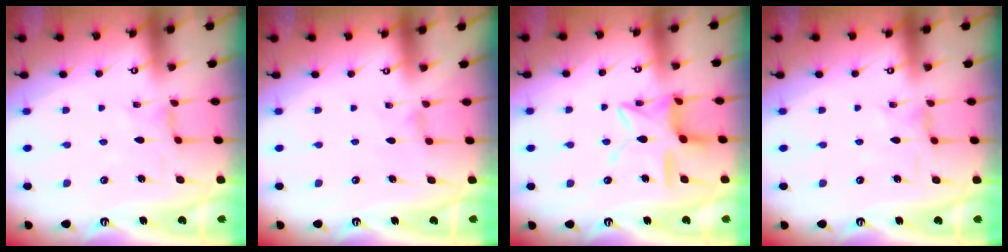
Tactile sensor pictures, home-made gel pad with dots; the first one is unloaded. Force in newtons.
{"total": 0.0}
{"total": 11.8, "press": 11.8, "slide": 1.0}
{"total": 1.7, "press": 1.7, "slide": 0.4}